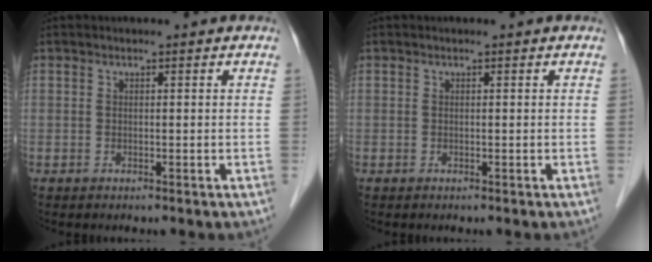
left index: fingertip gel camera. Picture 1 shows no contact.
{"total": 0.0}